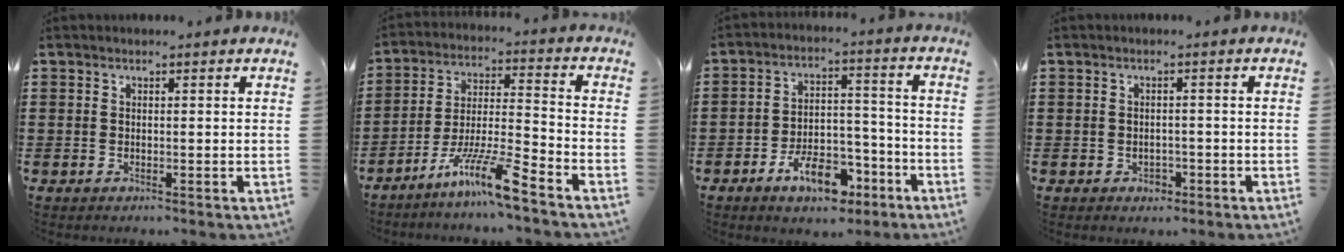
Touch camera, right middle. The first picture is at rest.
{"total": 10.3, "force": [-7.7, 0.5, 6.8], "torque": [-0.130, 0.001, -0.150]}
{"total": 9.1, "force": [-5.8, 4.2, 5.7], "torque": [-0.103, 0.019, -0.104]}
{"total": 1.3, "force": [-0.7, 0.9, 0.6], "torque": [-0.015, 0.001, -0.015]}